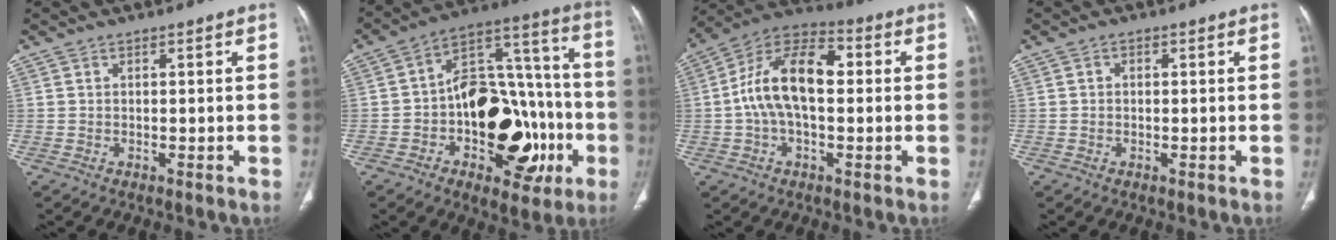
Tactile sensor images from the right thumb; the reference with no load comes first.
{"total": 24.7, "force": [-6.6, 14.5, 18.9], "torque": [-0.228, 0.048, -0.089]}
{"total": 14.5, "force": [0.6, 8.0, 12.1], "torque": [-0.214, 0.041, 0.000]}
{"total": 0.8, "force": [0.1, 0.7, 0.4], "torque": [-0.003, 0.002, -0.002]}